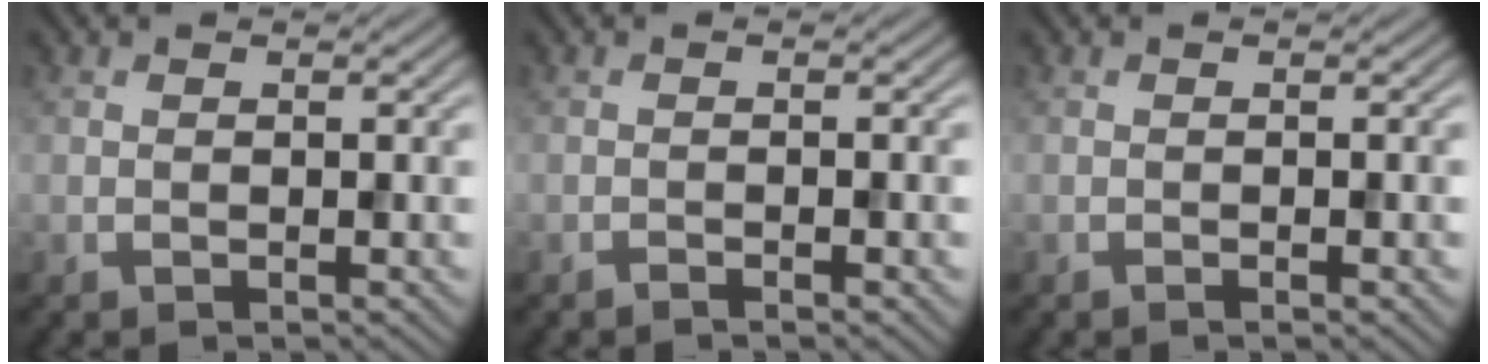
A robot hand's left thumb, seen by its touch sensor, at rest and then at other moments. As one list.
[{"total": 1.1, "force": [-0.8, 0.0, 0.7], "torque": [-0.014, 0.003, -0.016]}, {"total": 0.8, "force": [-0.4, 0.0, 0.7], "torque": [-0.015, 0.001, -0.009]}]